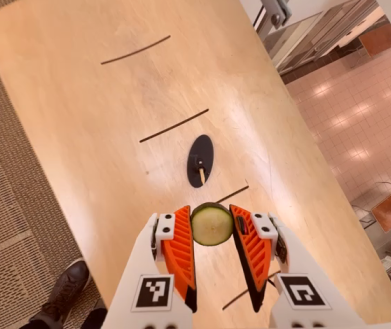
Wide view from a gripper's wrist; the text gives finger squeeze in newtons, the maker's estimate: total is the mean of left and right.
{"total": 7.7, "left": 7.9, "right": 7.5}